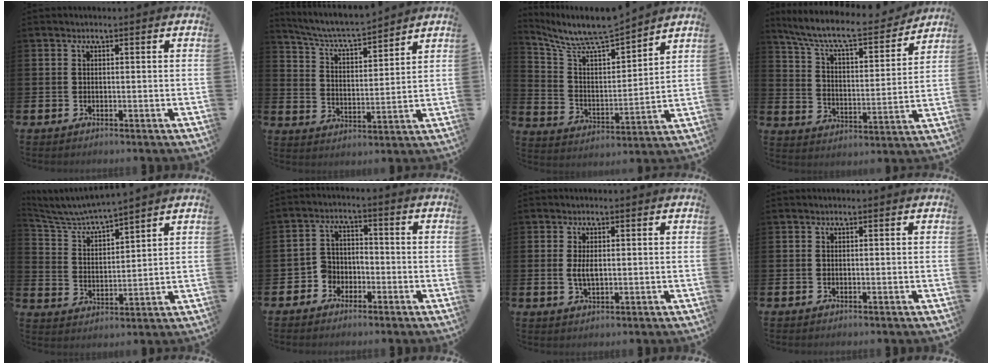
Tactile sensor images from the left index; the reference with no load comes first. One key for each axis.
{"total": 6.3, "fx": 6.0, "fy": 0.4, "fz": 1.8, "tx": -0.062, "ty": -0.043, "tz": 0.101}
{"total": 8.6, "fx": 8.2, "fy": 0.9, "fz": 2.4, "tx": -0.087, "ty": -0.066, "tz": 0.142}
{"total": 9.2, "fx": 8.4, "fy": 1.7, "fz": 3.6, "tx": -0.099, "ty": -0.059, "tz": 0.138}
{"total": 5.2, "fx": 5.1, "fy": 0.0, "fz": 1.2, "tx": -0.049, "ty": -0.040, "tz": 0.084}
{"total": 3.5, "fx": -2.2, "fy": 2.7, "fz": 0.2, "tx": -0.020, "ty": 0.002, "tz": -0.051}
{"total": 2.6, "fx": 0.2, "fy": 1.2, "fz": 2.3, "tx": -0.035, "ty": 0.000, "tz": 0.000}
{"total": 0.0}